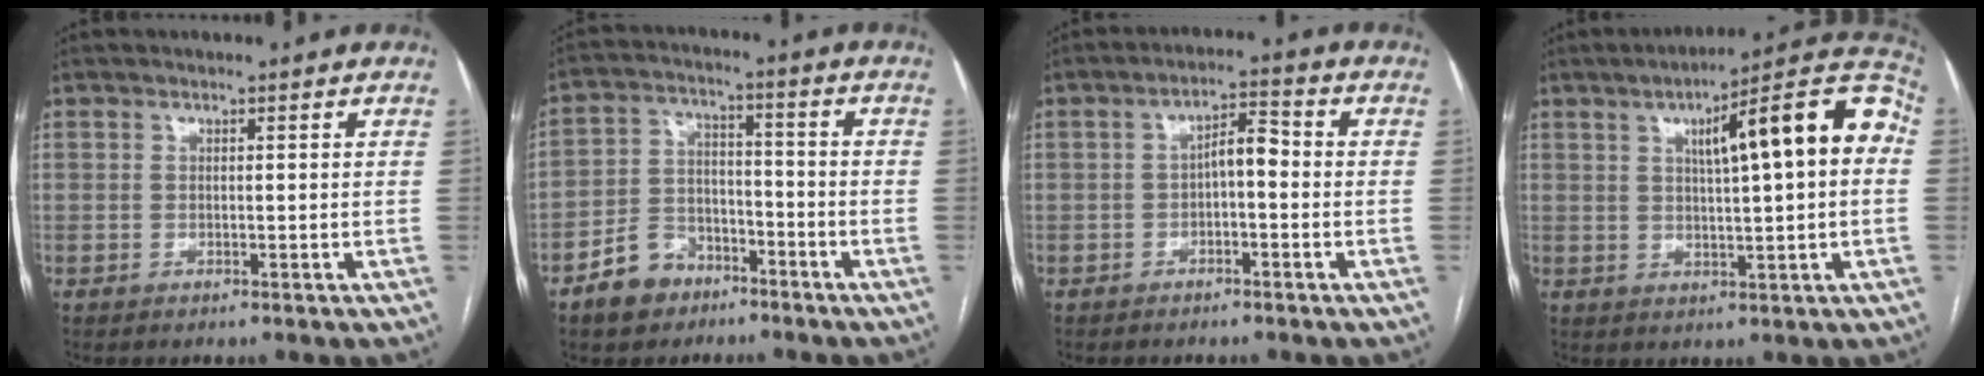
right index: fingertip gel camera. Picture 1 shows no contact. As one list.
[{"total": 8.3, "force": [-5.4, 5.5, 2.9], "torque": [-0.065, 0.018, -0.093]}, {"total": 4.3, "force": [-0.6, 1.5, 3.9], "torque": [-0.064, 0.021, -0.011]}, {"total": 15.7, "force": [3.3, 2.1, 15.2], "torque": [-0.210, 0.038, 0.042]}]